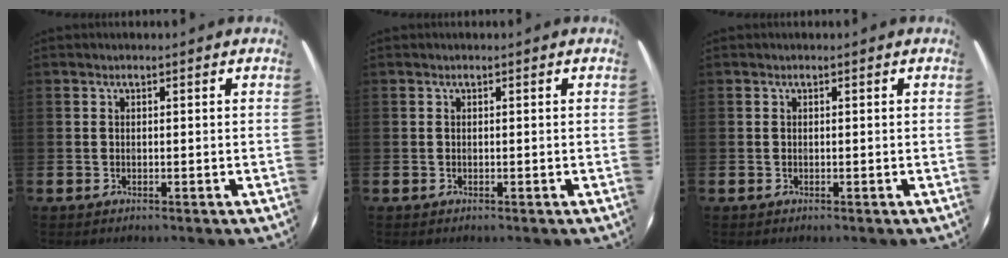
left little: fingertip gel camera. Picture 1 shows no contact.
{"total": 0.0}
{"total": 0.0}